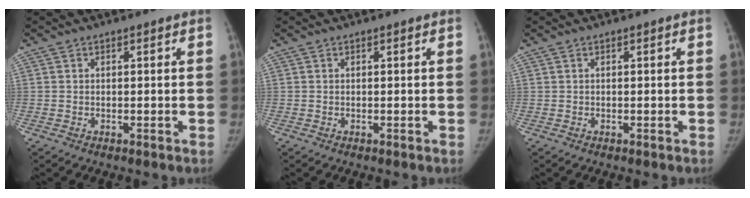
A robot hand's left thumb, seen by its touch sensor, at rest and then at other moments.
{"total": 0.0}
{"total": 0.0}